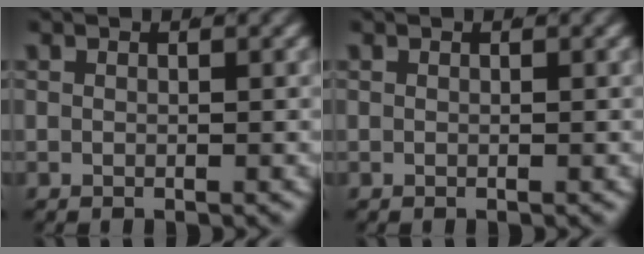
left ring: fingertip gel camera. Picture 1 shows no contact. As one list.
[{"total": 0.0}]